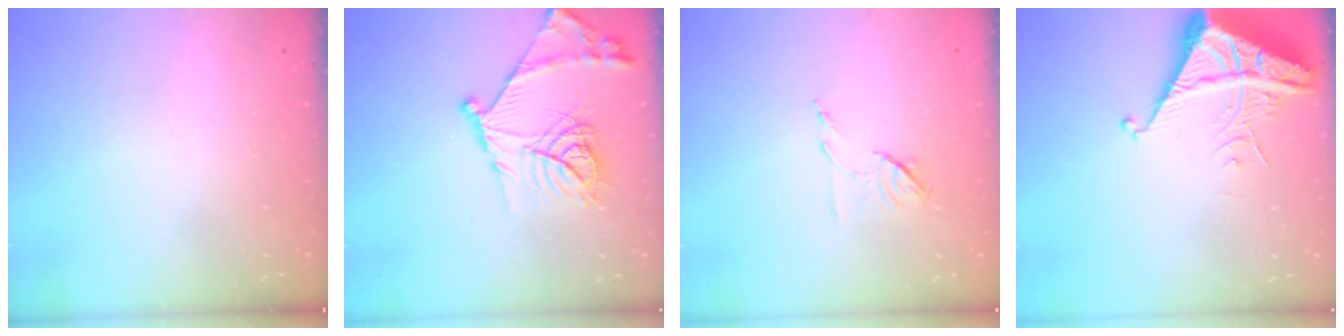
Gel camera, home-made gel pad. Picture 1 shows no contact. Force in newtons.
{"total": 18.1, "press": 18.0, "slide": 1.7}
{"total": 6.4, "press": 6.3, "slide": 0.9}
{"total": 6.6, "press": 6.6, "slide": 0.6}